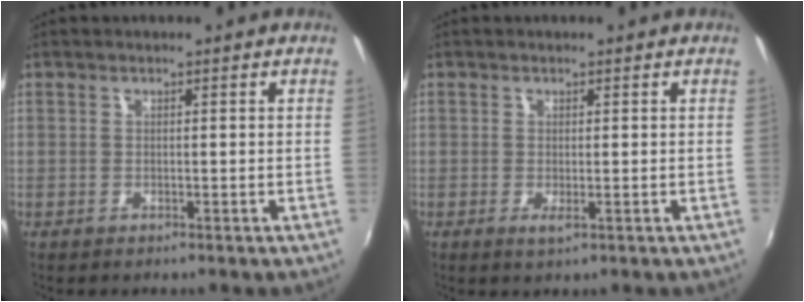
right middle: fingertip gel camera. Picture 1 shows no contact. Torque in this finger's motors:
{"motor_torque": [-0.23, -0.54, 0.02, 0.00]}